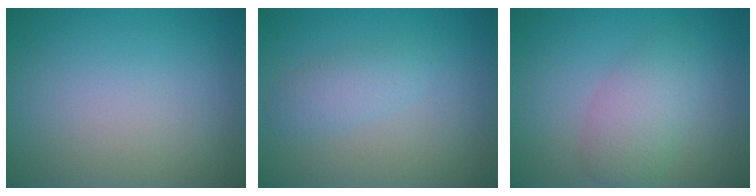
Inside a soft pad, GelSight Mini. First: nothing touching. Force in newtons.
{"total": 2.0, "press": 2.0, "slide": 0.1}
{"total": 3.5, "press": 3.5, "slide": 0.1}